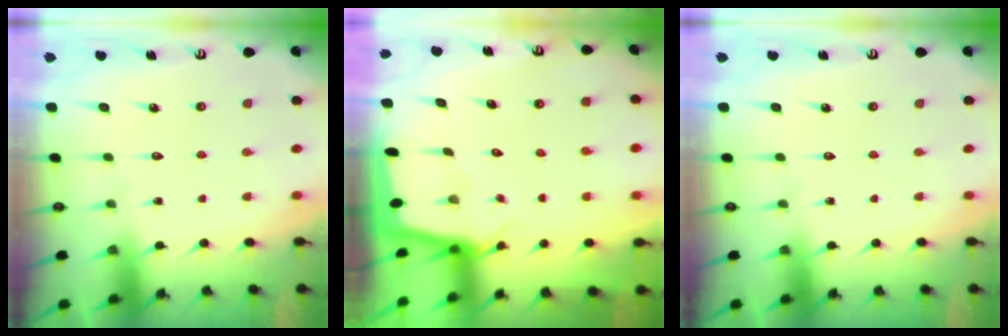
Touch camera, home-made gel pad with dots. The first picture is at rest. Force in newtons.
{"total": 1.6, "press": 1.6, "slide": 0.2}
{"total": 0.0}